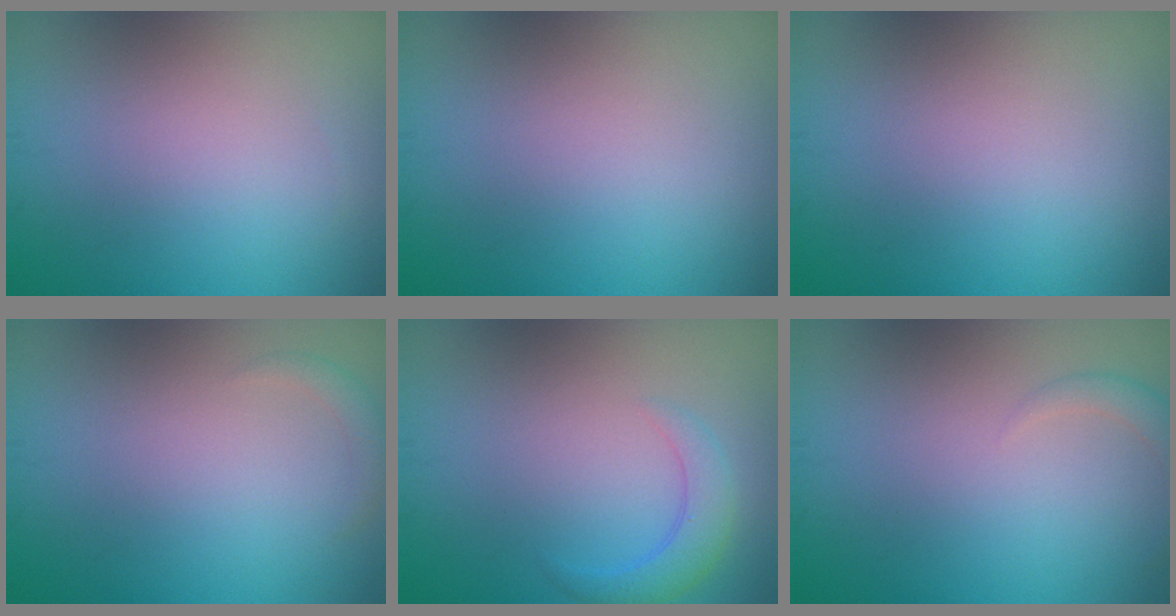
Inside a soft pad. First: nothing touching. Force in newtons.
{"total": 0.0}
{"total": 0.0}
{"total": 1.2, "press": 1.2, "slide": 0.2}
{"total": 2.6, "press": 2.6, "slide": 0.2}
{"total": 1.5, "press": 1.5, "slide": 0.1}